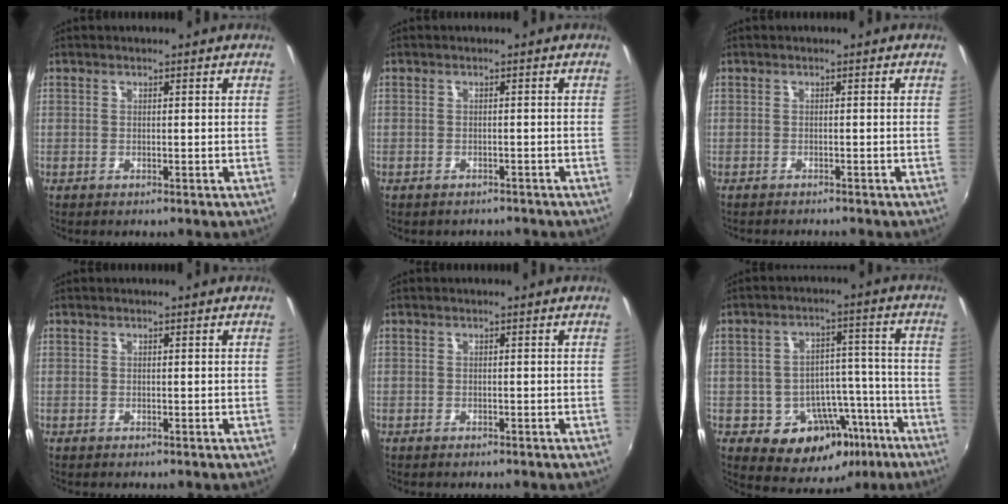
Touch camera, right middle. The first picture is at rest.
{"total": 2.6, "force": [-2.3, 1.1, 0.5], "torque": [-0.016, -0.013, -0.030]}
{"total": 2.1, "force": [-2.0, 0.2, 0.5], "torque": [-0.020, -0.014, -0.033]}
{"total": 0.0}
{"total": 0.6, "force": [-0.5, 0.2, 0.0], "torque": [-0.004, -0.002, -0.008]}
{"total": 14.0, "force": [-7.0, 10.3, 6.4], "torque": [-0.111, 0.033, -0.069]}